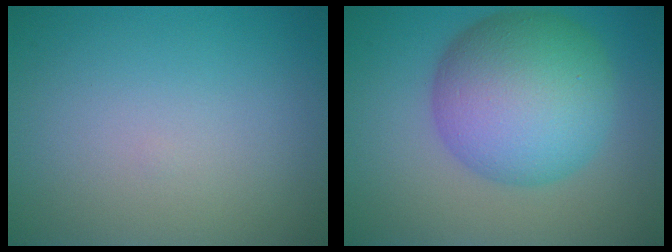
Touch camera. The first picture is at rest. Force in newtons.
{"total": 10.7, "press": 10.7, "slide": 0.2}